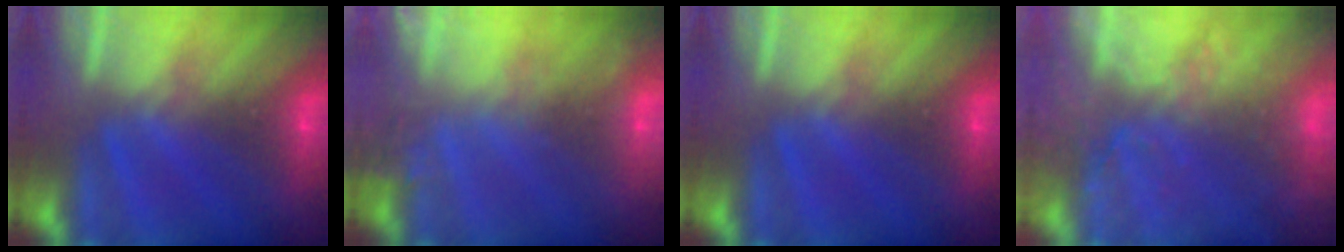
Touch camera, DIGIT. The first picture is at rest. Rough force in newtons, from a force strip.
{"total": 7.1}
{"total": 0.0}
{"total": 7.2}